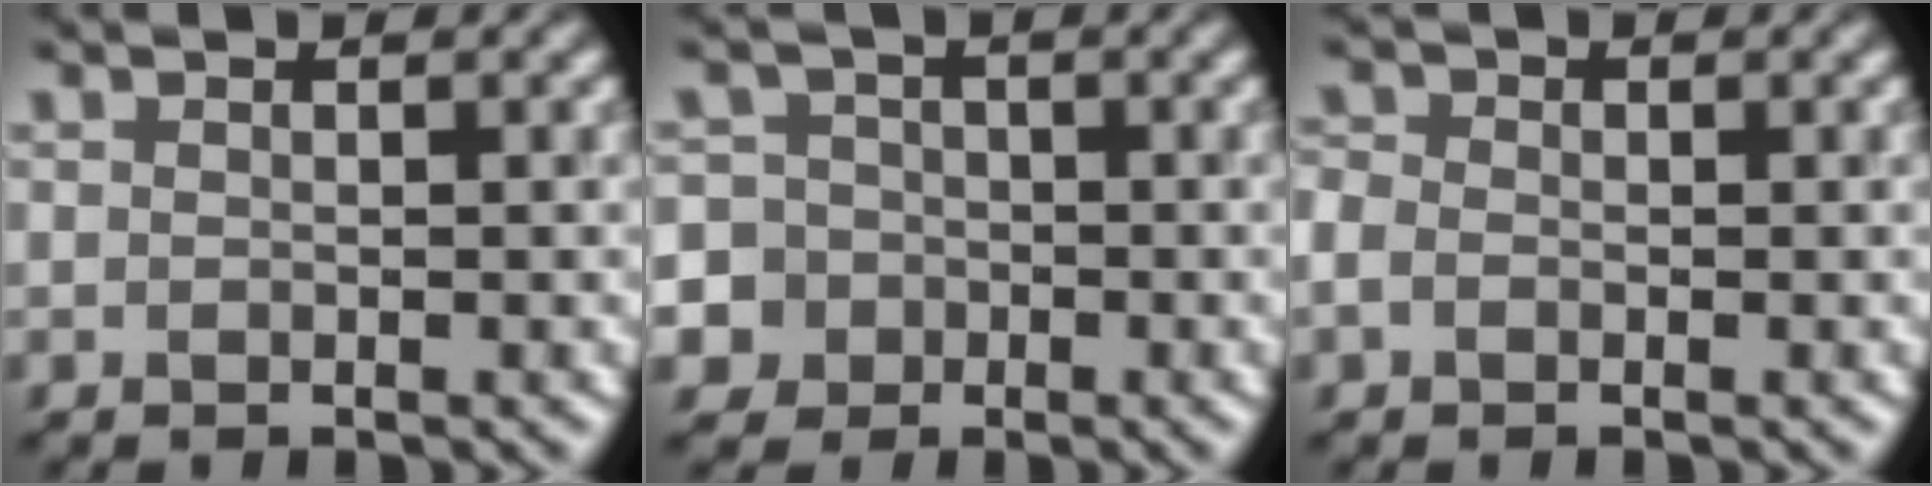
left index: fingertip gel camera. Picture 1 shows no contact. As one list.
[{"total": 7.4, "force": [-2.6, 6.8, 1.5], "torque": [-0.038, -0.002, -0.079]}, {"total": 1.4, "force": [-0.4, 1.1, 0.6], "torque": [-0.011, 0.002, -0.015]}]